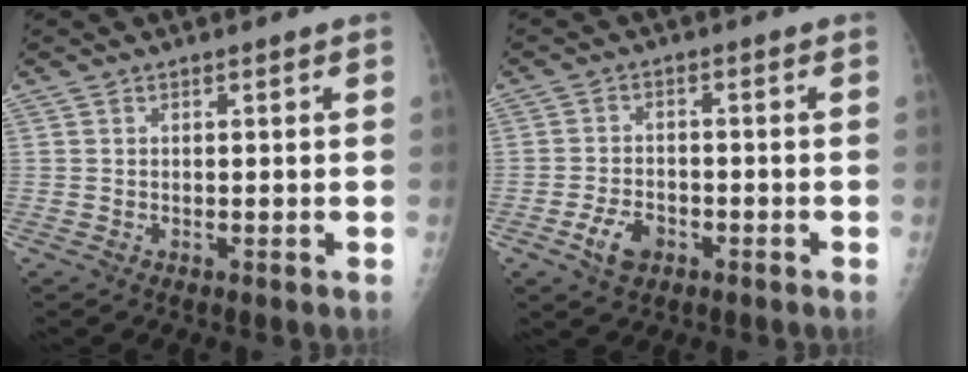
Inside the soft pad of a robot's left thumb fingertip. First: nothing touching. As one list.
[{"total": 5.2, "force": [-2.5, 3.4, 3.0], "torque": [-0.050, 0.012, -0.042]}]